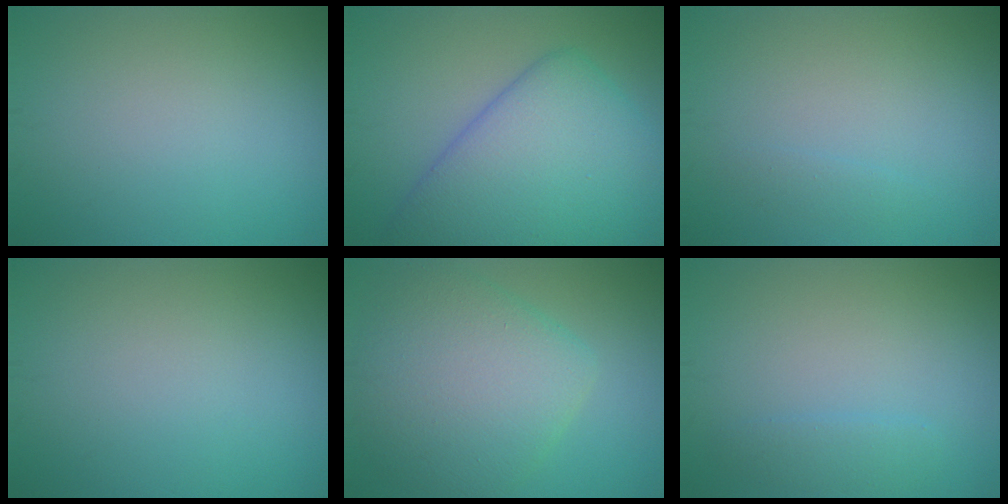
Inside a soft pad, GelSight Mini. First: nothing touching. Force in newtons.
{"total": 10.0, "press": 10.0, "slide": 0.2}
{"total": 0.8, "press": 0.8, "slide": 0.0}
{"total": 0.0}
{"total": 7.6, "press": 7.6, "slide": 0.3}
{"total": 1.4, "press": 1.4, "slide": 0.1}